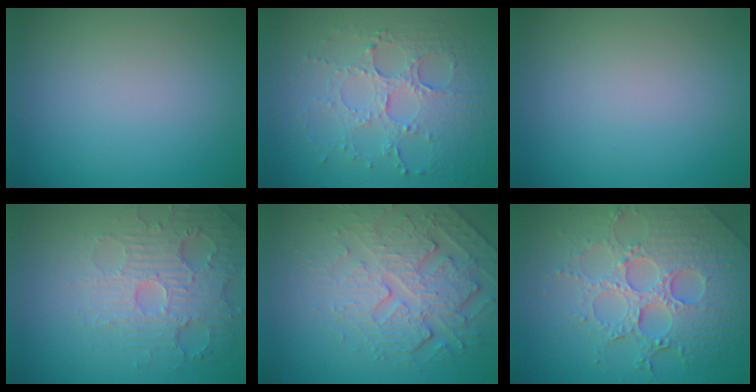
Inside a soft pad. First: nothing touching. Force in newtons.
{"total": 4.6, "press": 3.7, "slide": 2.8}
{"total": 0.0}
{"total": 5.2, "press": 3.8, "slide": 3.6}
{"total": 4.7, "press": 4.3, "slide": 1.9}
{"total": 7.7, "press": 5.7, "slide": 5.2}